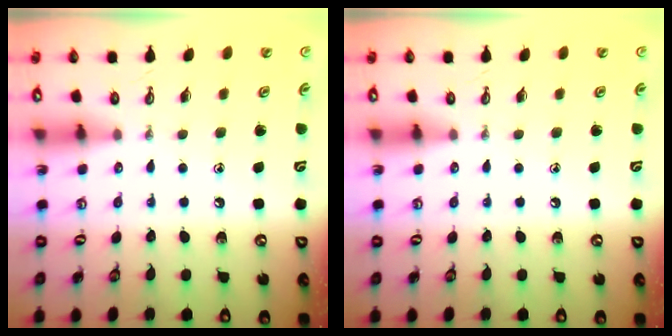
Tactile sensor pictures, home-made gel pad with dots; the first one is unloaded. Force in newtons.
{"total": 0.0}